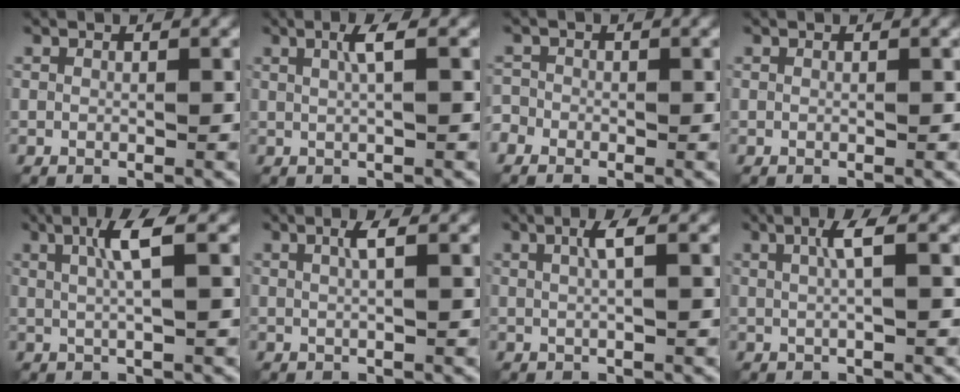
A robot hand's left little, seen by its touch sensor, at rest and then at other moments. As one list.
[{"total": 1.9, "force": [0.2, 0.3, 1.9], "torque": [-0.036, 0.001, 0.005]}, {"total": 1.3, "force": [-0.9, 1.0, -0.2], "torque": [0.007, -0.002, -0.018]}, {"total": 0.0}, {"total": 3.3, "force": [0.5, 0.4, 3.3], "torque": [-0.066, 0.002, 0.012]}, {"total": 1.6, "force": [0.2, 0.3, 1.6], "torque": [-0.030, 0.001, 0.005]}, {"total": 2.0, "force": [0.2, 0.3, 1.9], "torque": [-0.037, 0.002, 0.006]}, {"total": 2.3, "force": [0.2, 0.3, 2.3], "torque": [-0.044, 0.003, 0.006]}]